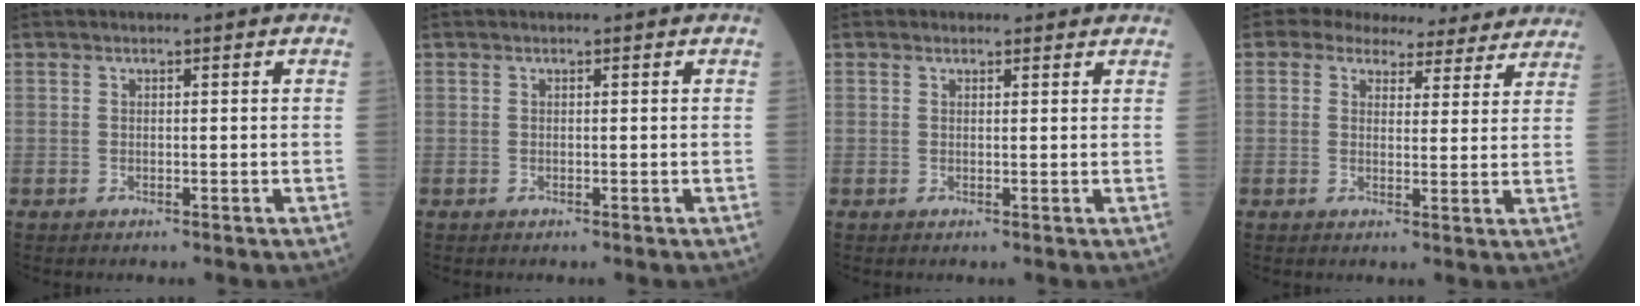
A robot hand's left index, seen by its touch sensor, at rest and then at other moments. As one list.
[{"total": 0.0}, {"total": 1.2, "force": [0.9, 0.8, 0.2], "torque": [-0.002, 0.001, 0.004]}, {"total": 11.6, "force": [10.0, 5.0, 2.8], "torque": [-0.014, 0.020, 0.101]}]